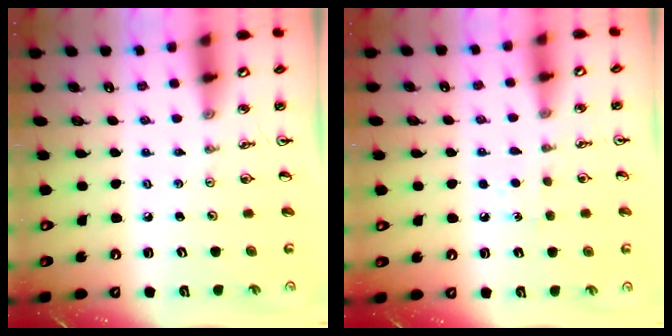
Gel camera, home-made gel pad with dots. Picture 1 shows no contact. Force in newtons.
{"total": 5.2, "press": 5.1, "slide": 0.7}